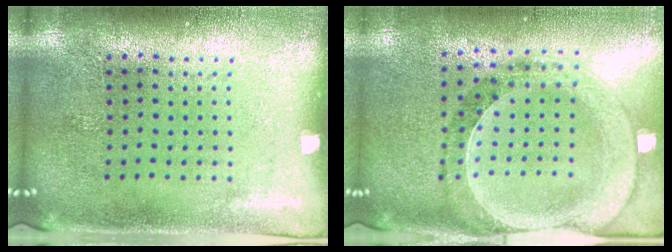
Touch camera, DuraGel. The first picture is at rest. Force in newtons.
{"total": 1.6, "press": 1.5, "slide": 0.3}